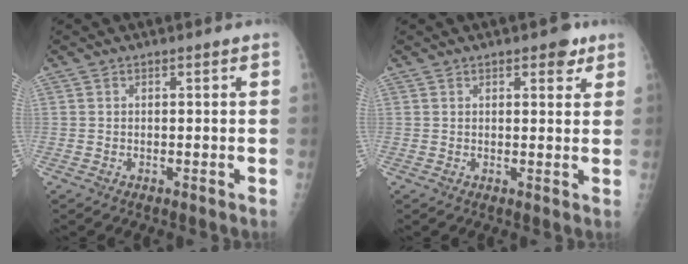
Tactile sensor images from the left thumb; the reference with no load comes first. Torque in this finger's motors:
{"motor_torque": [-0.15, -0.05, -0.15, -0.06, 0.00]}